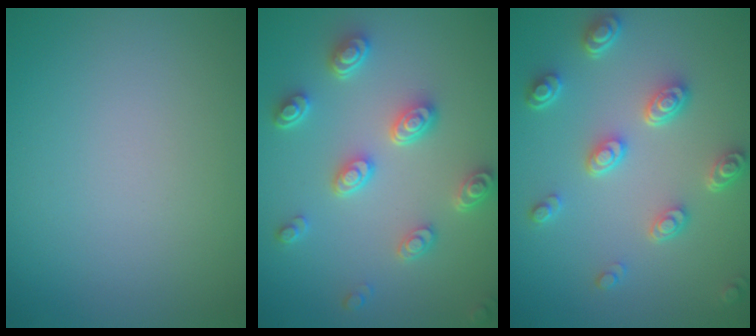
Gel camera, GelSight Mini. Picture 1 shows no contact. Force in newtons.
{"total": 4.4, "press": 3.6, "slide": 2.6}
{"total": 4.5, "press": 3.4, "slide": 2.9}